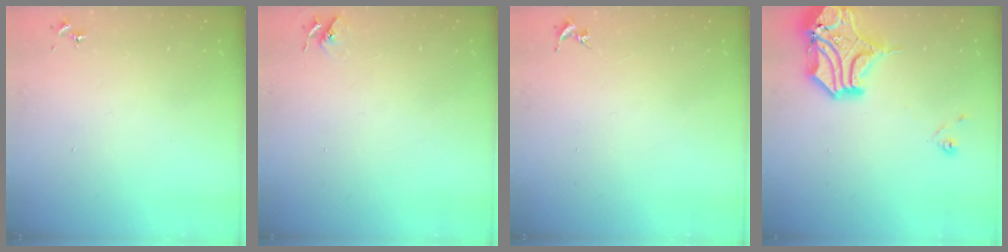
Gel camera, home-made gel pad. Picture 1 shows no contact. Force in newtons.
{"total": 5.8, "press": 5.8, "slide": 0.7}
{"total": 0.0}
{"total": 16.5, "press": 16.3, "slide": 2.5}